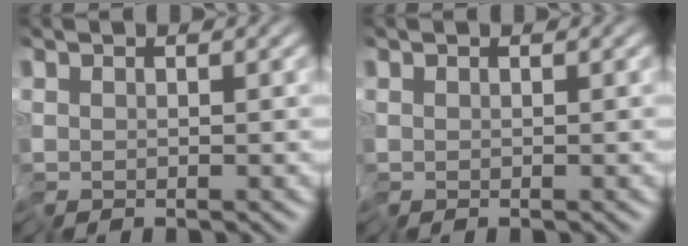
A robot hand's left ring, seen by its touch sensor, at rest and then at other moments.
{"total": 0.0}